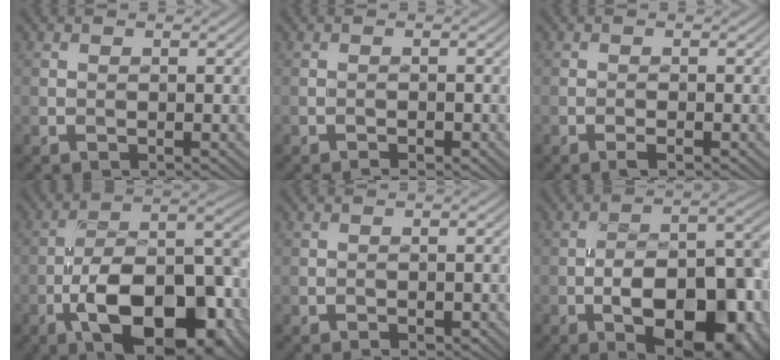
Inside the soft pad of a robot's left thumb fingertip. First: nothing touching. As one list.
[{"total": 1.2, "force": [-1.0, 0.3, 0.6], "torque": [-0.008, -0.001, -0.015]}, {"total": 0.9, "force": [-0.8, 0.0, 0.5], "torque": [-0.008, -0.001, -0.014]}, {"total": 15.4, "force": [-7.1, 6.7, 11.9], "torque": [-0.175, -0.012, -0.122]}, {"total": 1.5, "force": [-1.1, 0.7, 0.6], "torque": [-0.007, 0.002, -0.014]}, {"total": 14.2, "force": [-5.9, 6.4, 11.3], "torque": [-0.153, -0.008, -0.090]}]